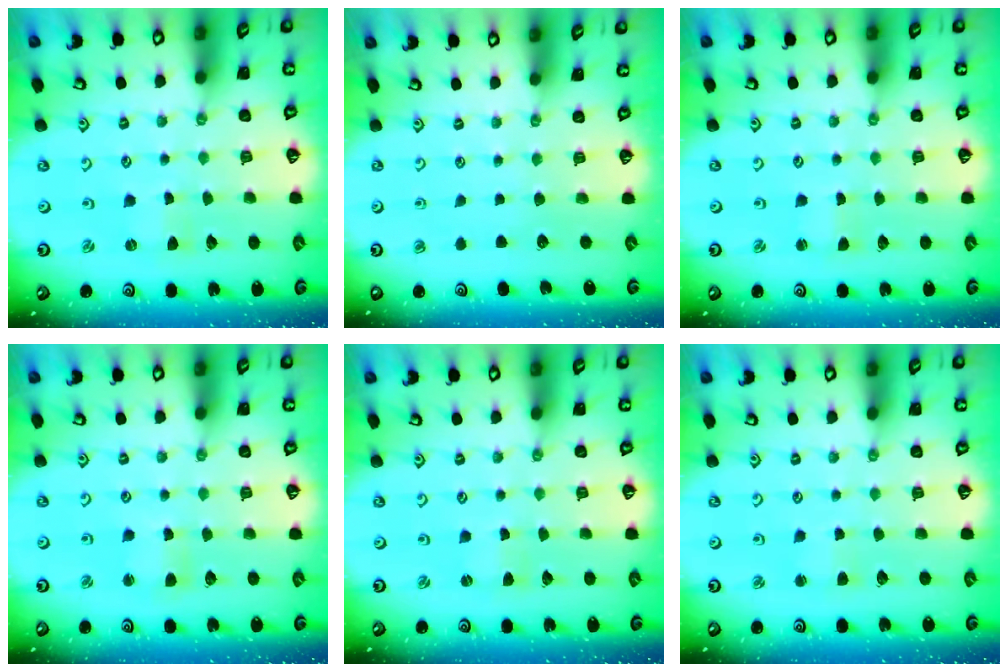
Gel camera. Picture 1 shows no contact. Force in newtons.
{"total": 0.0}
{"total": 1.1, "press": 1.1, "slide": 0.0}
{"total": 2.8, "press": 2.8, "slide": 0.3}
{"total": 0.7, "press": 0.7, "slide": 0.2}
{"total": 2.2, "press": 2.2, "slide": 0.2}